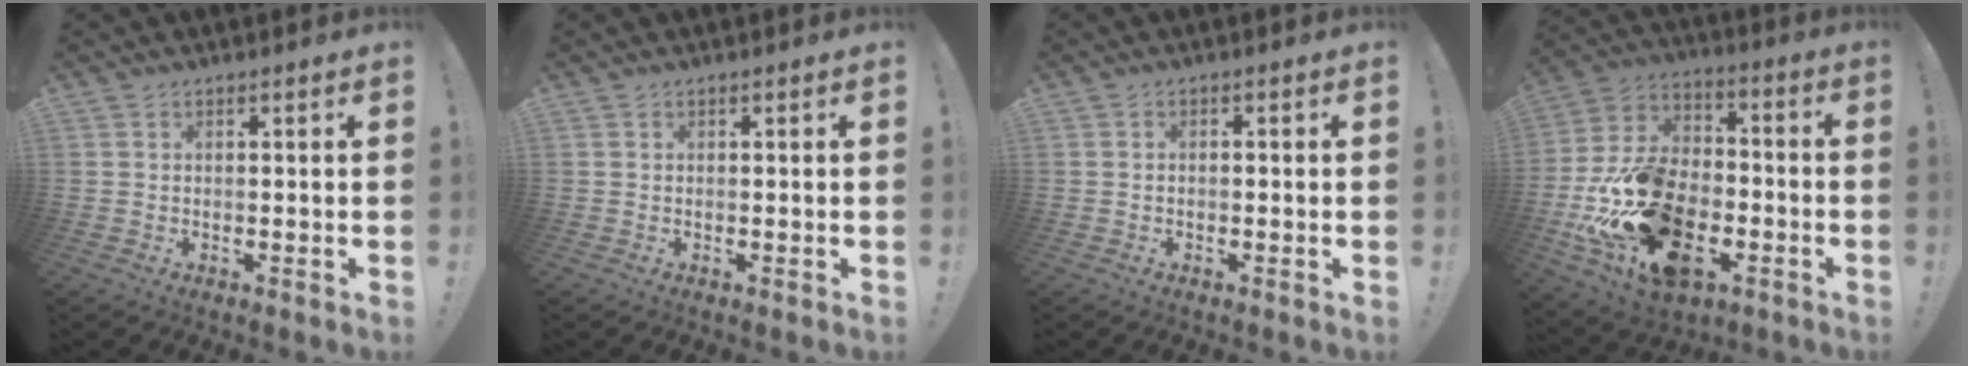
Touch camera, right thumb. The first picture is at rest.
{"total": 0.0}
{"total": 1.0, "force": [-0.7, 0.3, 0.5], "torque": [-0.009, 0.003, -0.014]}
{"total": 25.0, "force": [-9.0, 15.2, 17.7], "torque": [-0.338, 0.053, -0.141]}